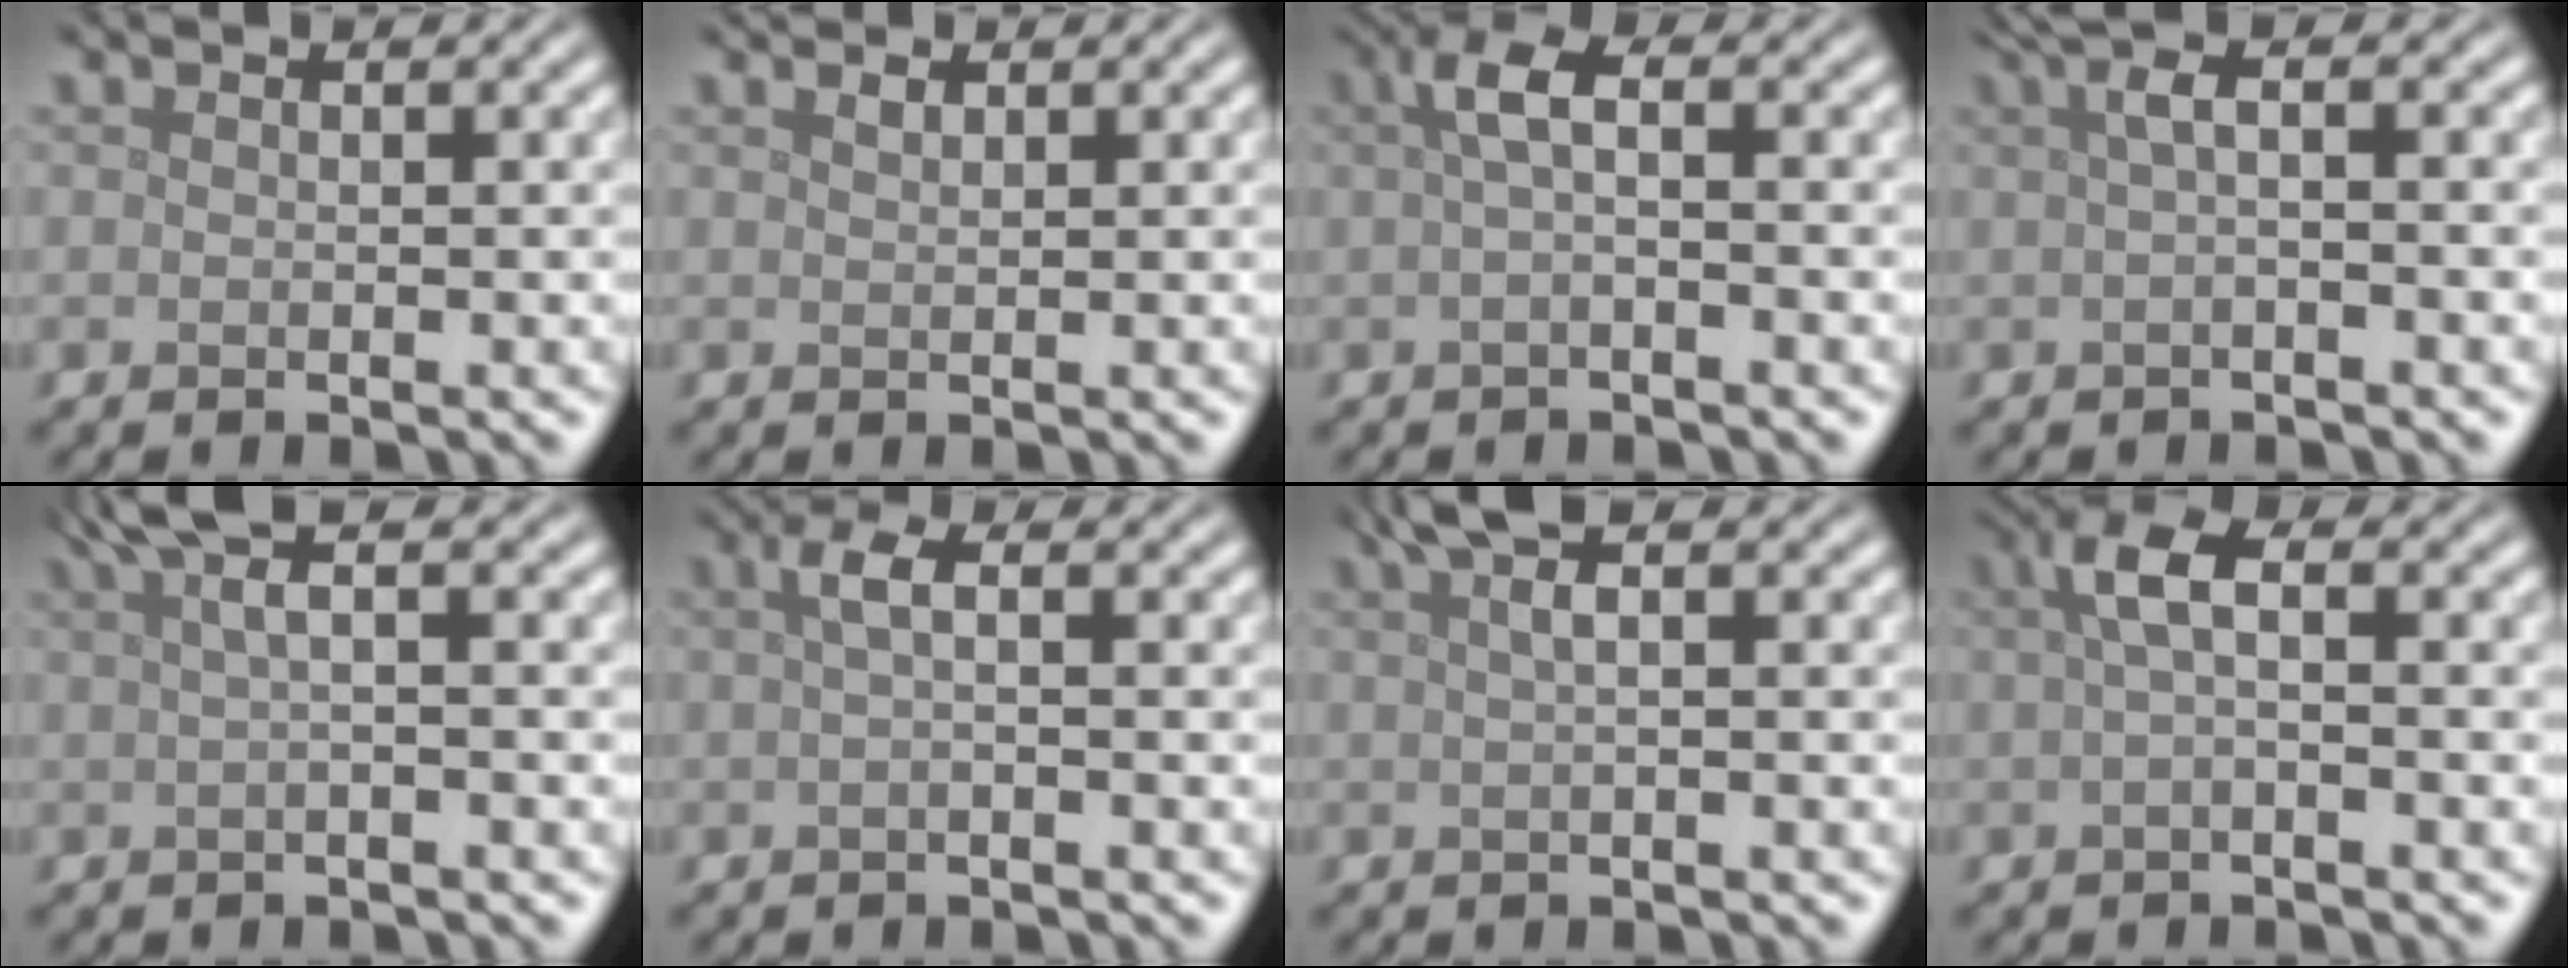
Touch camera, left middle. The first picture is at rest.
{"total": 0.7, "force": [0.6, 0.2, 0.3], "torque": [-0.005, 0.000, 0.014]}
{"total": 2.6, "force": [0.3, 0.7, 2.5], "torque": [-0.050, 0.009, 0.002]}
{"total": 2.9, "force": [0.6, 0.9, 2.7], "torque": [-0.043, 0.009, 0.006]}
{"total": 3.5, "force": [1.4, 0.9, 3.0], "torque": [-0.046, 0.008, 0.018]}
{"total": 1.8, "force": [0.3, 0.5, 1.8], "torque": [-0.035, 0.008, 0.003]}
{"total": 3.2, "force": [1.5, 1.1, 2.6], "torque": [-0.033, 0.006, 0.014]}
{"total": 3.0, "force": [0.4, 0.8, 2.8], "torque": [-0.054, 0.009, 0.005]}